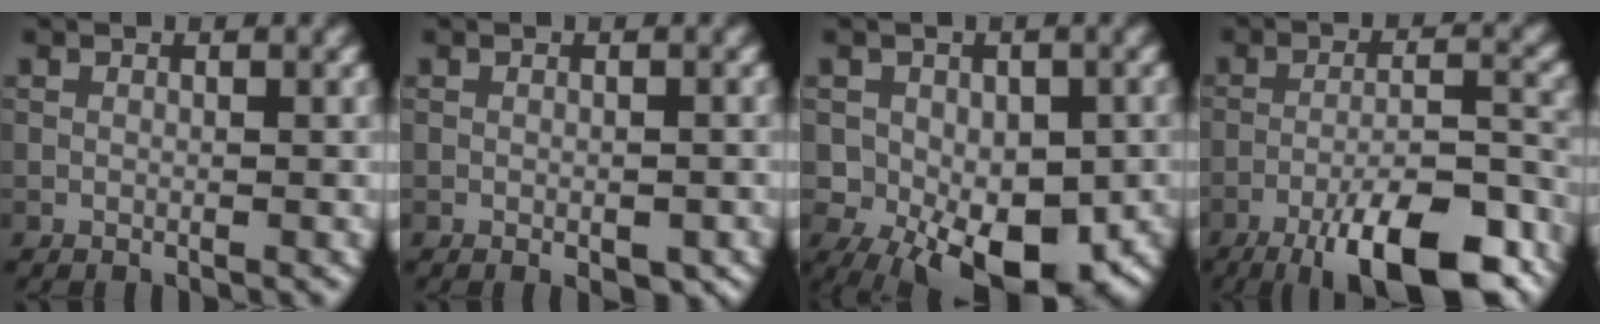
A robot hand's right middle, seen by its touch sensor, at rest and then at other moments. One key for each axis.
{"total": 2.0, "fx": -0.9, "fy": 0.9, "fz": 1.6, "tx": -0.021, "ty": -0.005, "tz": -0.007}
{"total": 10.6, "fx": -3.4, "fy": 6.8, "fz": 7.4, "tx": -0.087, "ty": -0.014, "tz": -0.048}
{"total": 12.7, "fx": -8.5, "fy": 3.1, "fz": 8.9, "tx": -0.144, "ty": 0.002, "tz": -0.134}